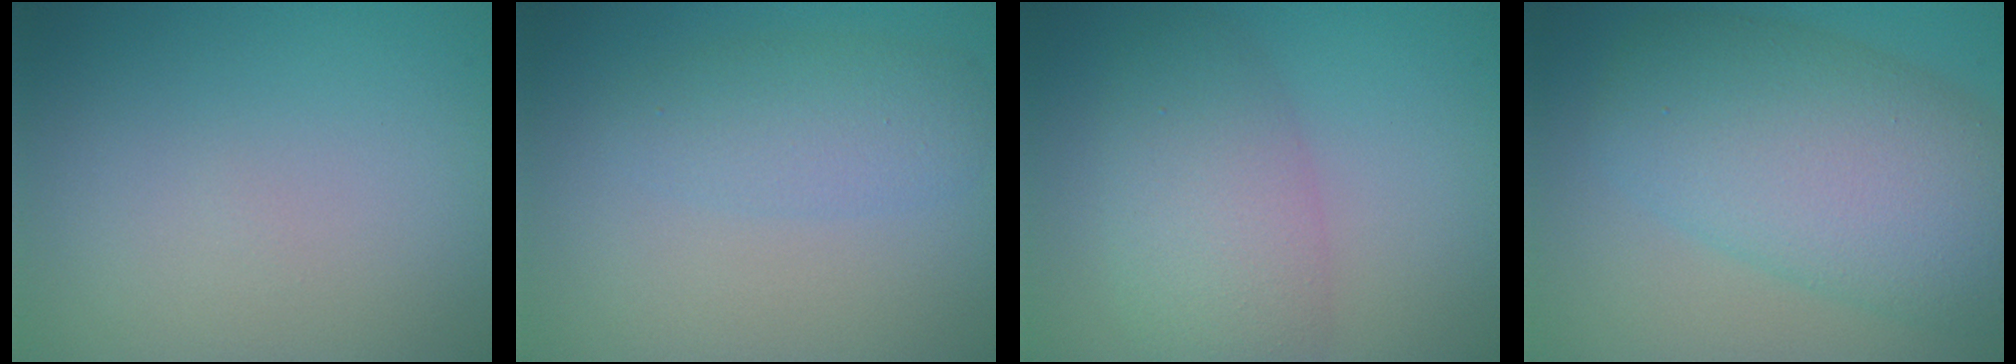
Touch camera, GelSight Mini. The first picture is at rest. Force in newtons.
{"total": 3.0, "press": 3.0, "slide": 0.1}
{"total": 5.3, "press": 5.3, "slide": 0.1}
{"total": 10.2, "press": 10.2, "slide": 0.2}